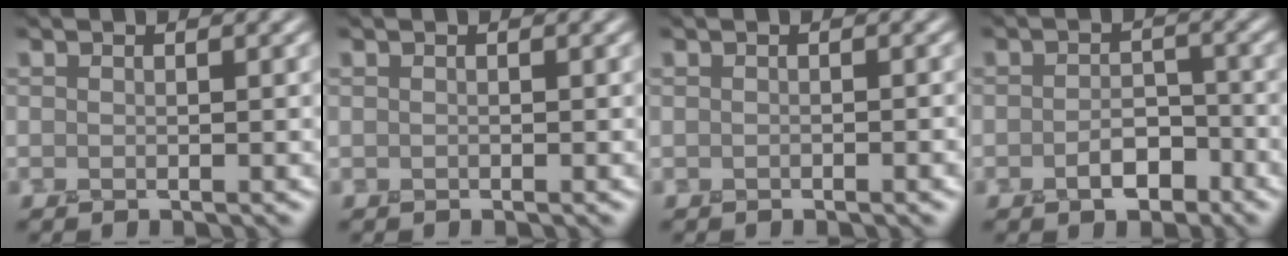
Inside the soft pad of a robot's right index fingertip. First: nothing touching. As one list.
[{"total": 0.0}, {"total": 1.2, "force": [-0.5, 0.5, 1.0], "torque": [0.001, 0.006, -0.006]}, {"total": 2.8, "force": [-1.5, 1.7, 1.6], "torque": [-0.021, 0.009, -0.026]}]